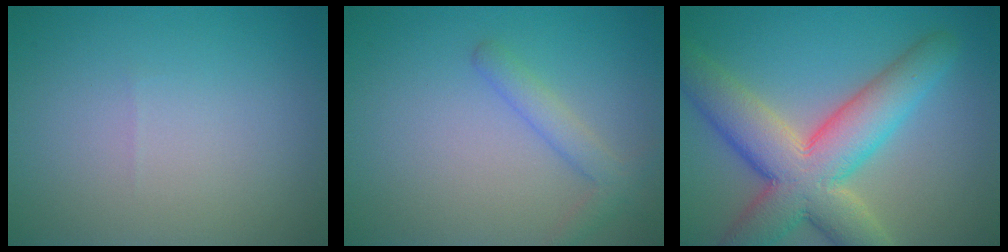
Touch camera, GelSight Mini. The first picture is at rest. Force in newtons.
{"total": 2.3, "press": 2.3, "slide": 0.1}
{"total": 10.0, "press": 9.9, "slide": 0.9}